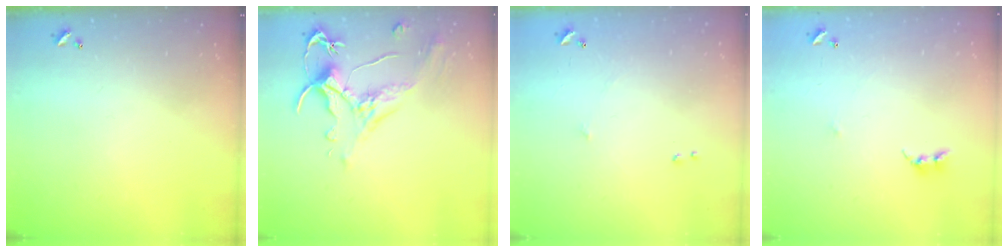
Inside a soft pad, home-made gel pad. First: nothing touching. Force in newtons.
{"total": 1.6, "press": 1.1, "slide": 1.2}
{"total": 6.0, "press": 5.9, "slide": 0.8}
{"total": 4.4, "press": 4.4, "slide": 0.3}